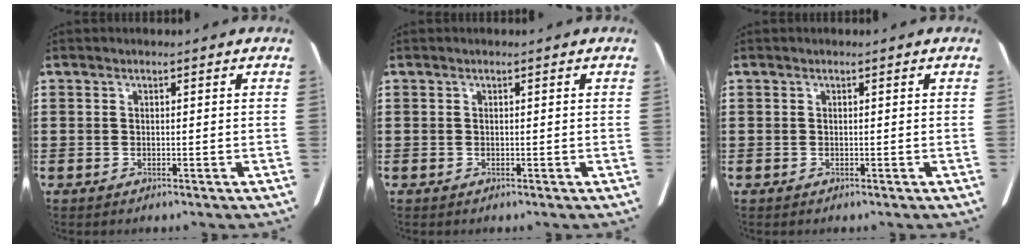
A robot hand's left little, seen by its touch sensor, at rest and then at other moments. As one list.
[{"total": 0.0}, {"total": 0.0}]